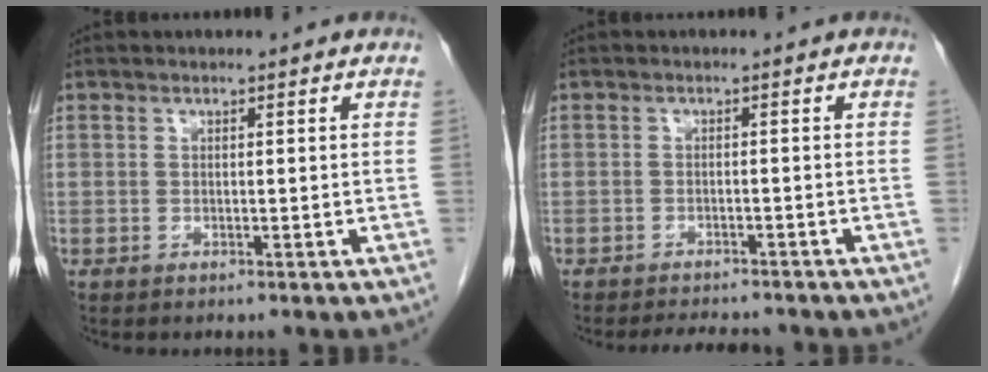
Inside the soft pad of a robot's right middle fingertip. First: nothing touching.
{"total": 4.4, "force": [-4.1, 0.5, 1.2], "torque": [-0.021, -0.011, -0.061]}